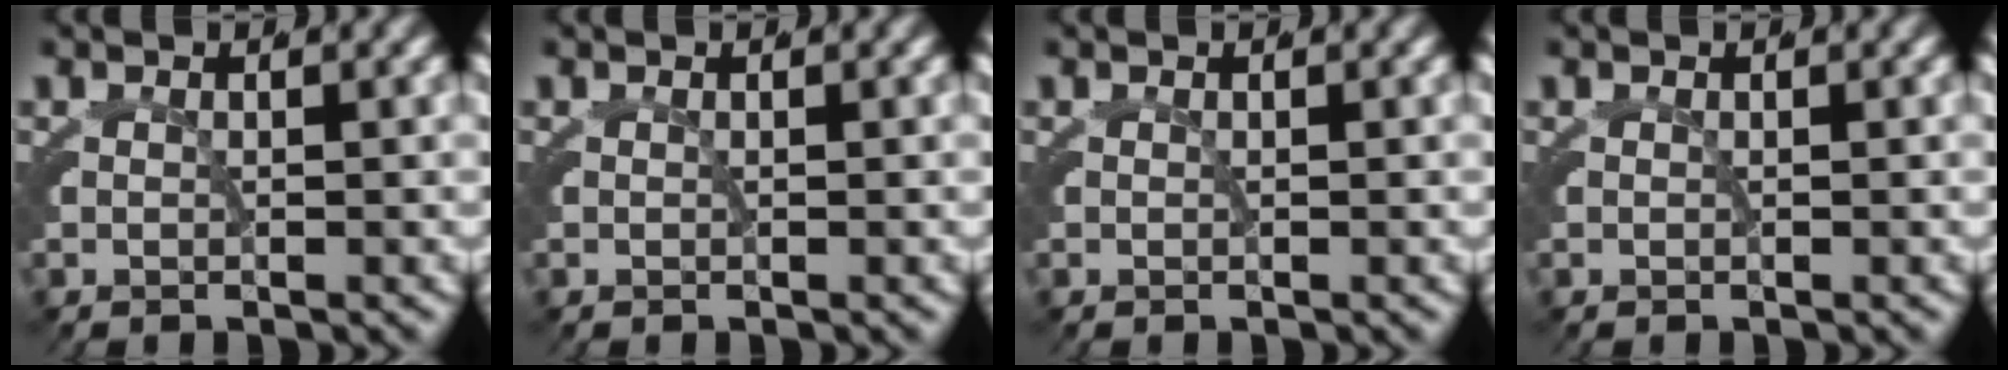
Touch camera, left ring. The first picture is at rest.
{"total": 0.0}
{"total": 0.0}
{"total": 0.0}